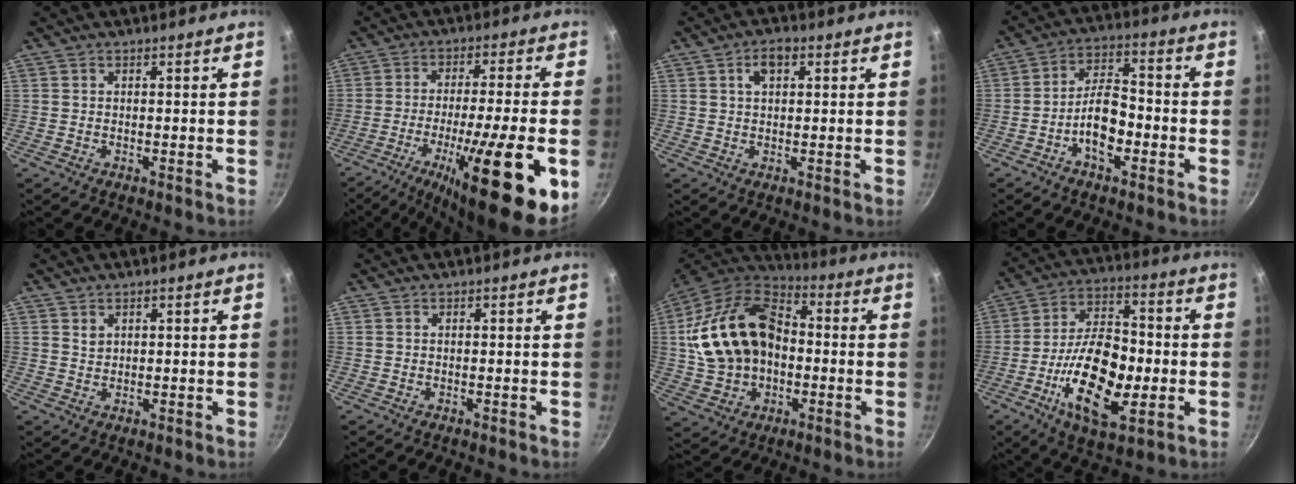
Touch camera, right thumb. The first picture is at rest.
{"total": 22.1, "force": [-7.6, 3.8, 20.3], "torque": [-0.302, 0.015, -0.116]}
{"total": 4.2, "force": [1.6, 2.4, 3.1], "torque": [-0.043, 0.002, 0.025]}
{"total": 9.3, "force": [-3.2, 4.5, 7.4], "torque": [-0.116, 0.038, -0.061]}
{"total": 1.5, "force": [0.9, 1.0, 0.7], "torque": [-0.010, -0.001, 0.017]}
{"total": 0.0}
{"total": 22.1, "force": [0.3, 15.6, 15.6], "torque": [-0.276, 0.039, 0.005]}
{"total": 19.4, "force": [-4.4, 9.3, 16.4], "torque": [-0.274, 0.020, -0.080]}